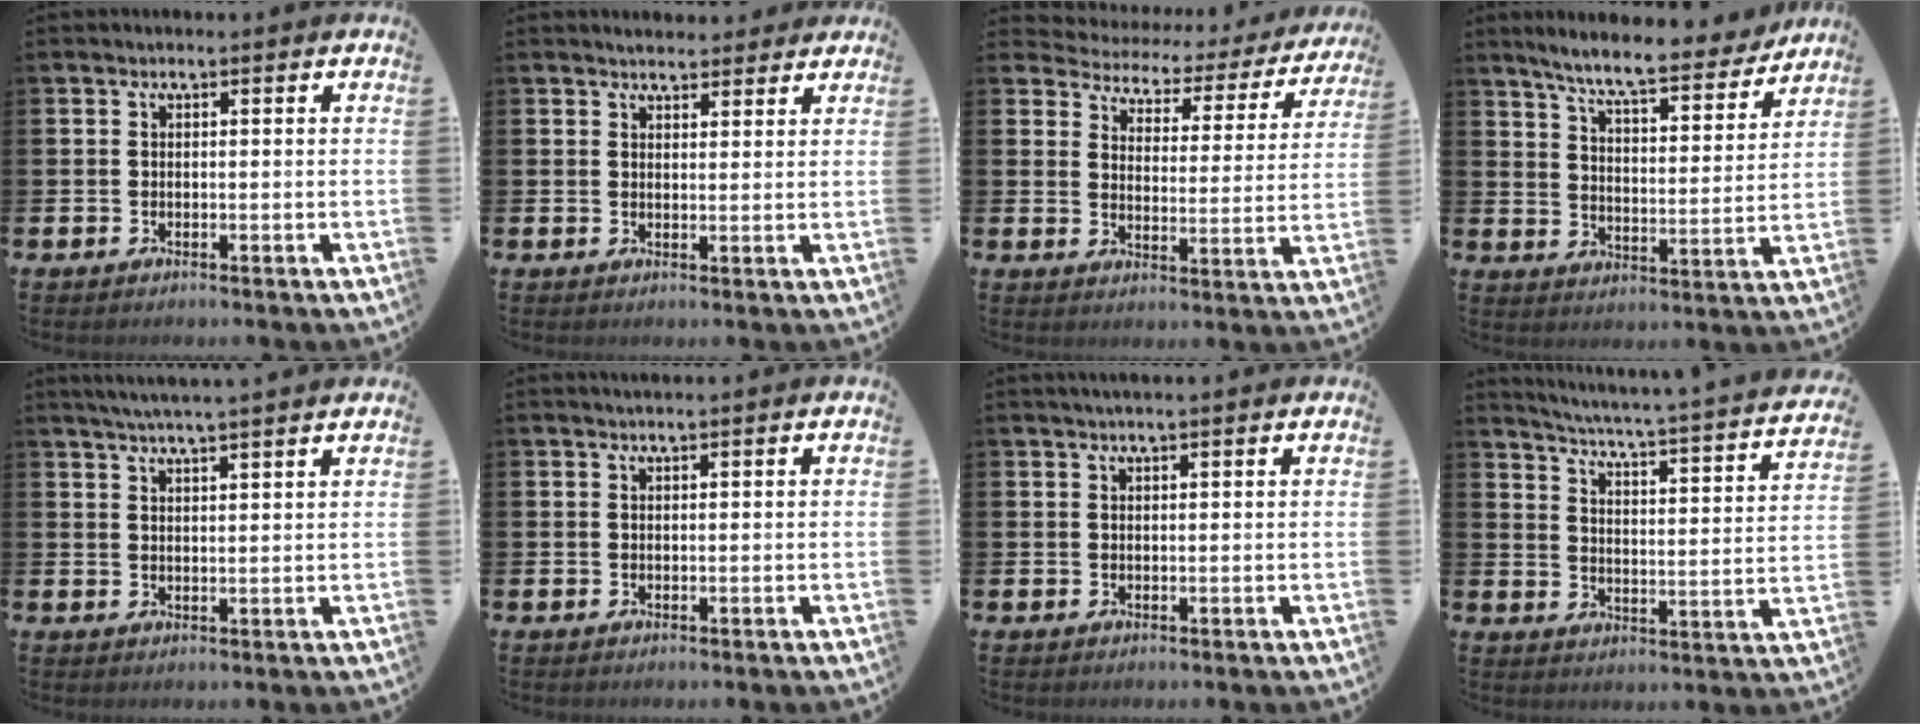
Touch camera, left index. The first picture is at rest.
{"total": 2.8, "force": [2.7, 0.7, -0.1], "torque": [-0.003, -0.009, 0.051]}
{"total": 3.3, "force": [2.8, 1.7, 0.3], "torque": [-0.033, -0.027, 0.039]}
{"total": 8.5, "force": [7.6, 1.0, 3.5], "torque": [-0.092, -0.046, 0.130]}
{"total": 4.4, "force": [4.2, -0.7, 1.0], "torque": [-0.036, -0.013, 0.077]}
{"total": 1.0, "force": [1.0, -0.1, 0.3], "torque": [-0.003, 0.000, 0.018]}
{"total": 1.9, "force": [1.8, -0.2, 0.6], "torque": [-0.010, -0.004, 0.033]}
{"total": 3.4, "force": [3.0, -0.2, 1.7], "torque": [-0.055, -0.039, 0.038]}